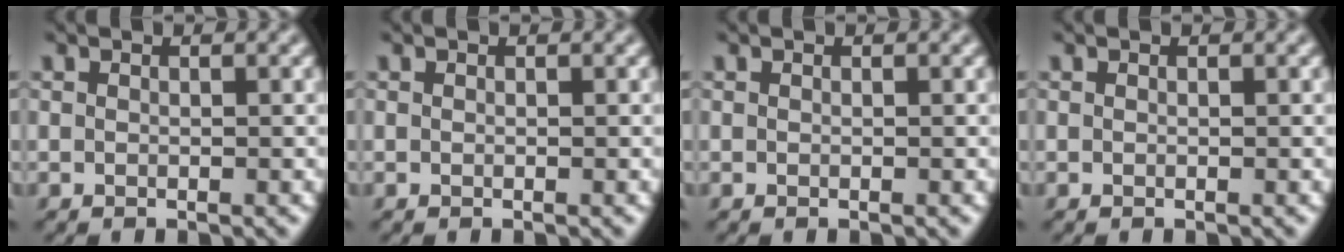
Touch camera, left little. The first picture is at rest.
{"total": 0.0}
{"total": 0.0}
{"total": 0.0}